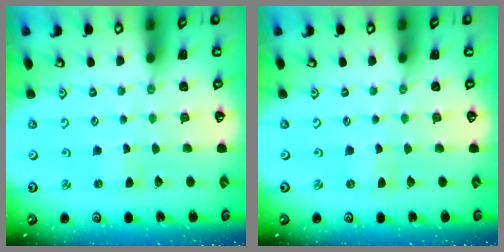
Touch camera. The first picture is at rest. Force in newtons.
{"total": 0.0}